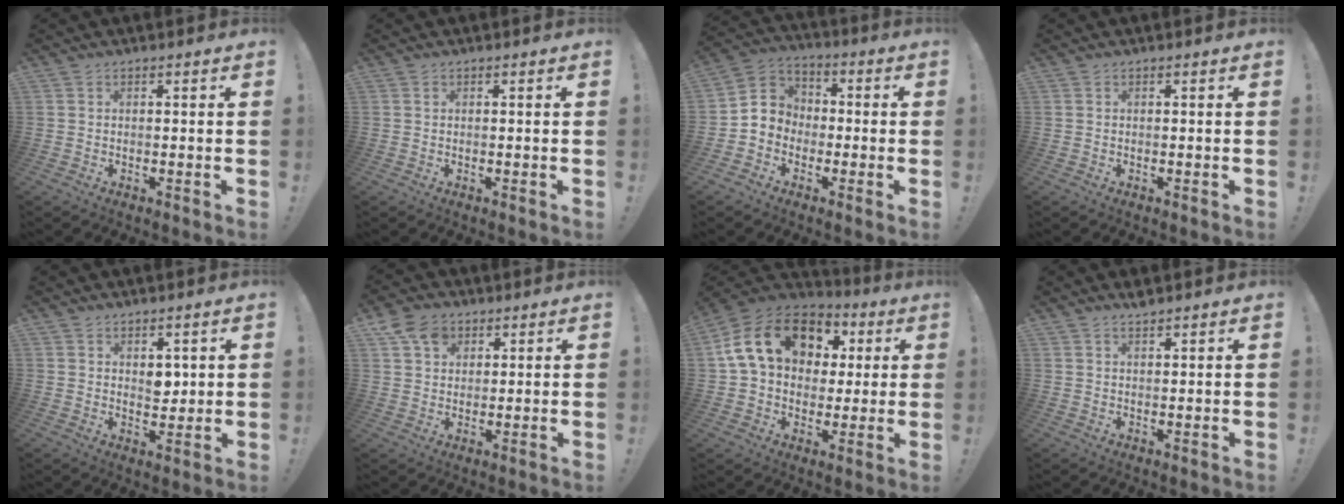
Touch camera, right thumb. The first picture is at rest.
{"total": 0.0}
{"total": 6.7, "force": [-2.6, 6.1, 1.0], "torque": [-0.011, 0.018, -0.040]}
{"total": 0.0}
{"total": 4.5, "force": [2.1, 3.4, 2.2], "torque": [-0.028, -0.010, 0.036]}
{"total": 8.6, "force": [4.3, 6.6, 3.6], "torque": [-0.055, -0.015, 0.086]}
{"total": 19.8, "force": [6.7, 14.1, 12.1], "torque": [-0.205, -0.007, 0.129]}
{"total": 2.0, "force": [1.8, 0.3, 0.7], "torque": [-0.015, -0.009, 0.034]}